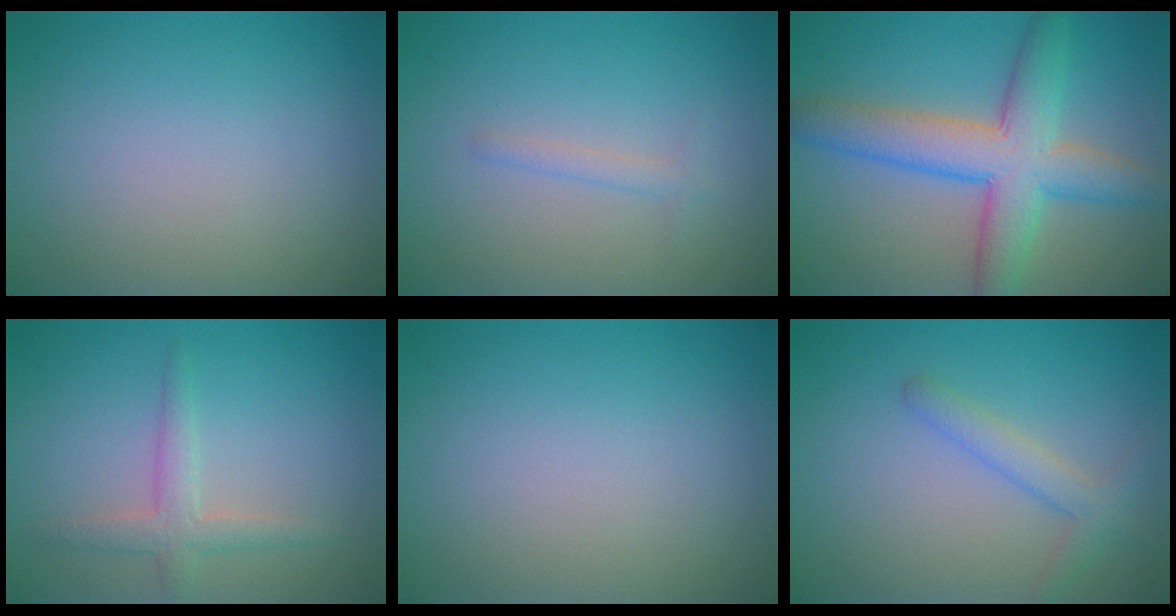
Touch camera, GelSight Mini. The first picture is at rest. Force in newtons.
{"total": 1.0, "press": 1.0, "slide": 0.0}
{"total": 7.4, "press": 7.3, "slide": 0.4}
{"total": 2.4, "press": 2.4, "slide": 0.0}
{"total": 0.0}
{"total": 2.2, "press": 2.2, "slide": 0.1}